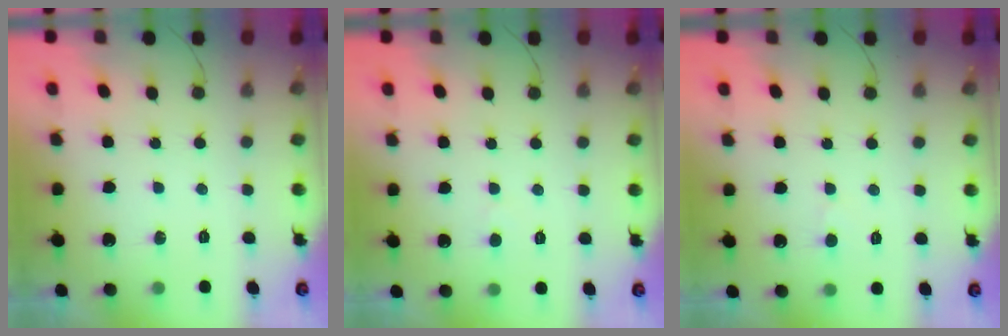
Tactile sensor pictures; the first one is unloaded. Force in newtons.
{"total": 2.4, "press": 2.4, "slide": 0.2}
{"total": 2.8, "press": 2.8, "slide": 0.3}